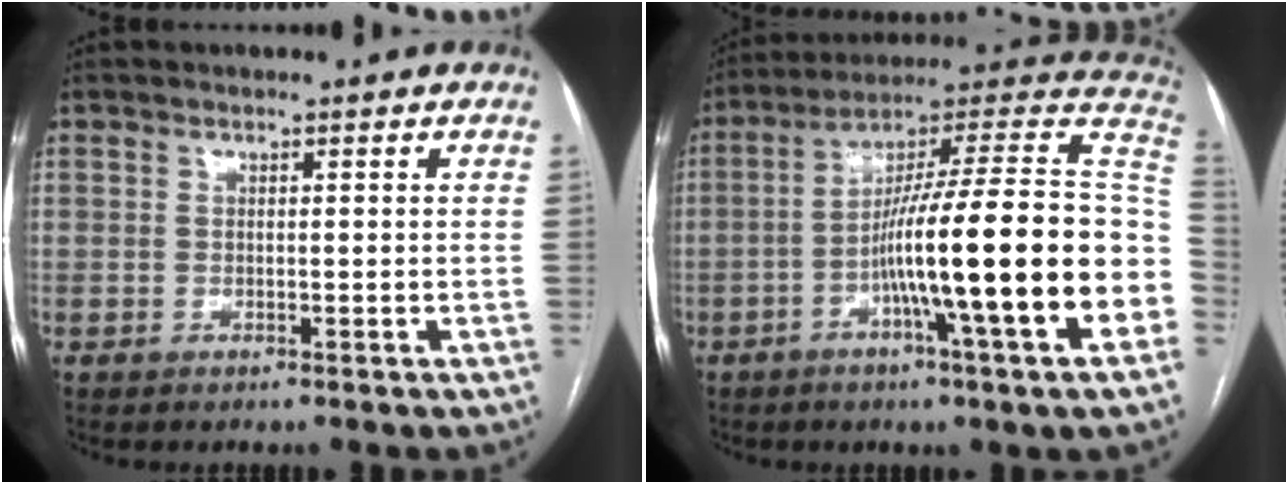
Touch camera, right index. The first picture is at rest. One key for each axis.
{"total": 26.0, "fx": -5.5, "fy": 0.7, "fz": 25.4, "tx": -0.299, "ty": 0.011, "tz": -0.100}